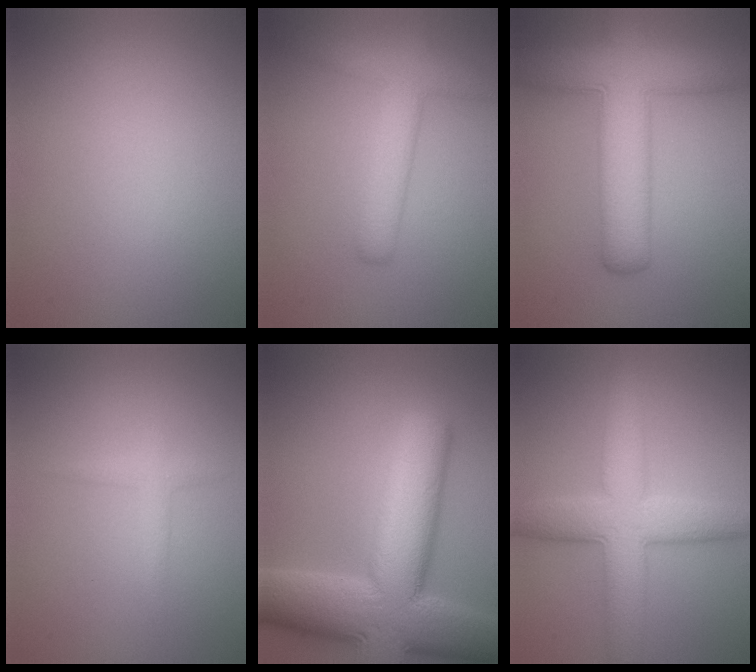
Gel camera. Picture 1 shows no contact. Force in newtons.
{"total": 4.5, "press": 4.5, "slide": 0.2}
{"total": 9.1, "press": 9.1, "slide": 0.4}
{"total": 1.3, "press": 1.3, "slide": 0.1}
{"total": 15.0, "press": 14.9, "slide": 1.1}
{"total": 7.4, "press": 7.4, "slide": 0.1}